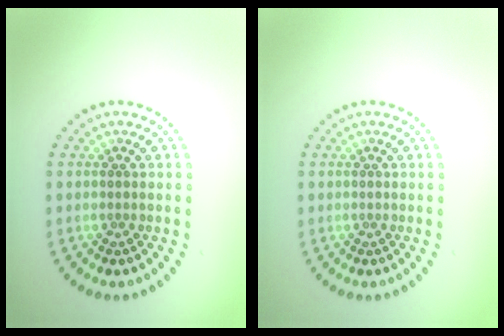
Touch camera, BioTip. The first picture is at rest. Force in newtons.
{"total": 0.0}